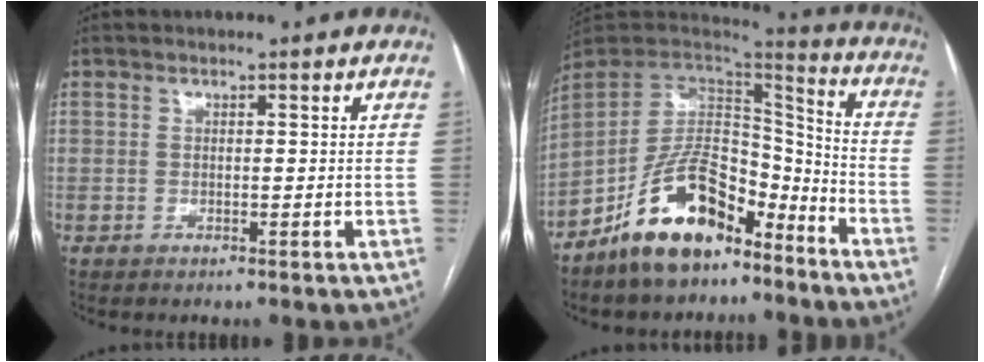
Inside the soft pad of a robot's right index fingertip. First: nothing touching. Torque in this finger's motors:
{"motor_torque": [0.22, -0.54, 0.06, -0.01]}